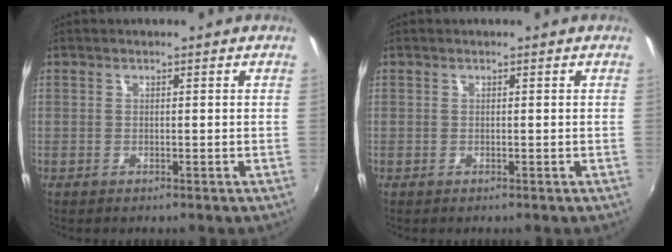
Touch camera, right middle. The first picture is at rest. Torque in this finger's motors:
{"motor_torque": [0.00, 0.00, 0.00, 0.01]}